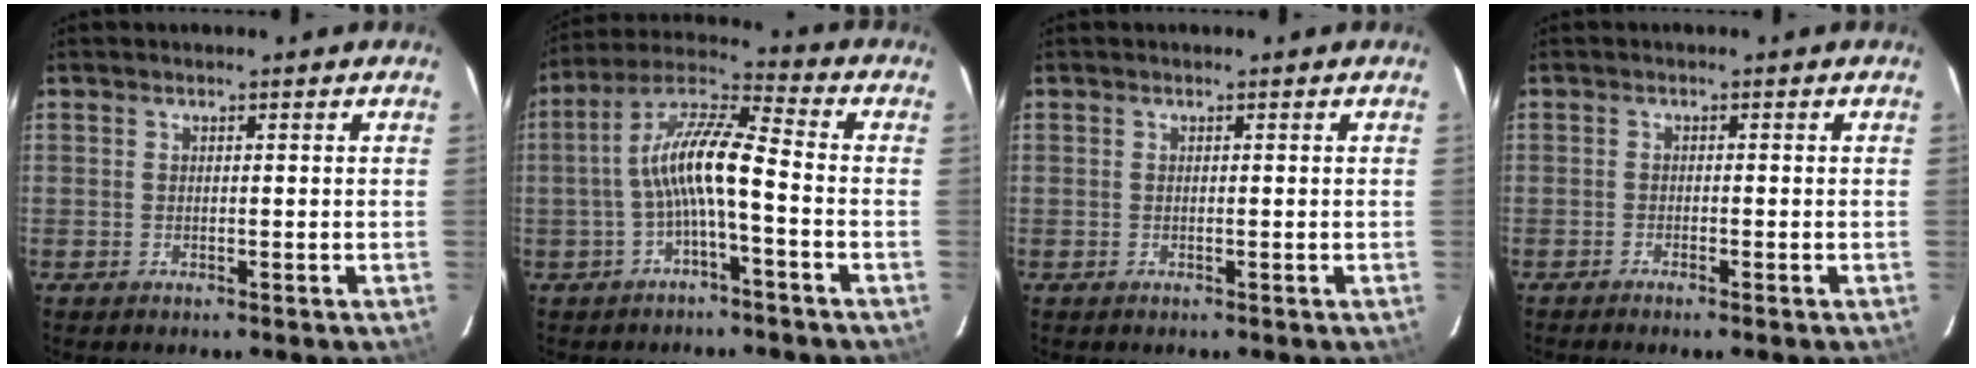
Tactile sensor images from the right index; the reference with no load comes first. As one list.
[{"total": 10.0, "force": [-2.4, 1.7, 9.5], "torque": [-0.204, 0.021, -0.046]}, {"total": 0.0}, {"total": 1.3, "force": [-1.2, -0.1, 0.7], "torque": [-0.020, -0.001, -0.022]}]